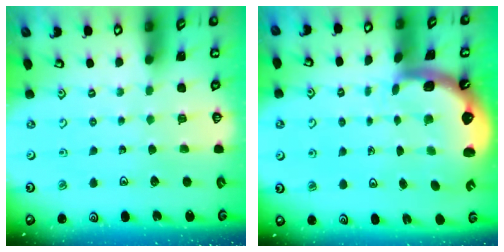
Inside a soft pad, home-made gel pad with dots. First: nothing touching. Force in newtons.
{"total": 3.4, "press": 2.4, "slide": 2.4}